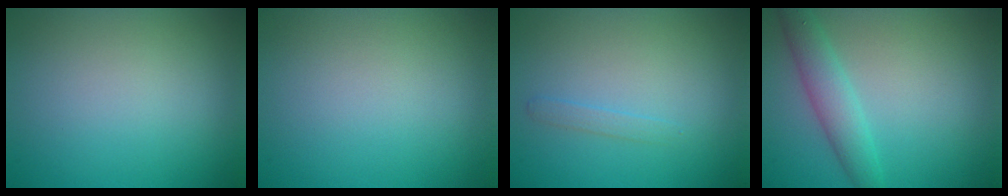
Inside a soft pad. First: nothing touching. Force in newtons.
{"total": 0.0}
{"total": 0.8, "press": 0.8, "slide": 0.0}
{"total": 3.3, "press": 3.3, "slide": 0.1}